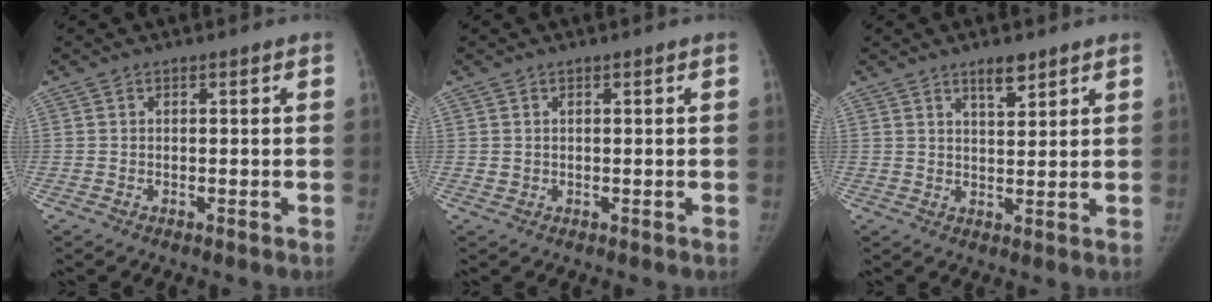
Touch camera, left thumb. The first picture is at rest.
{"total": 0.8, "force": [0.2, 0.7, 0.3], "torque": [0.001, 0.000, 0.005]}
{"total": 4.3, "force": [3.1, 1.4, 2.6], "torque": [-0.029, -0.022, 0.051]}